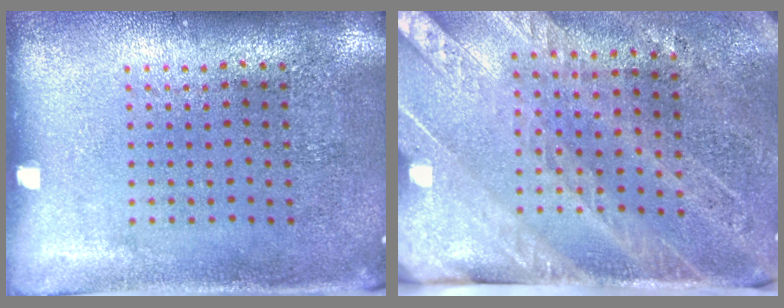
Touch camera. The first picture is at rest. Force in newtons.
{"total": 3.4, "press": 2.9, "slide": 1.8}